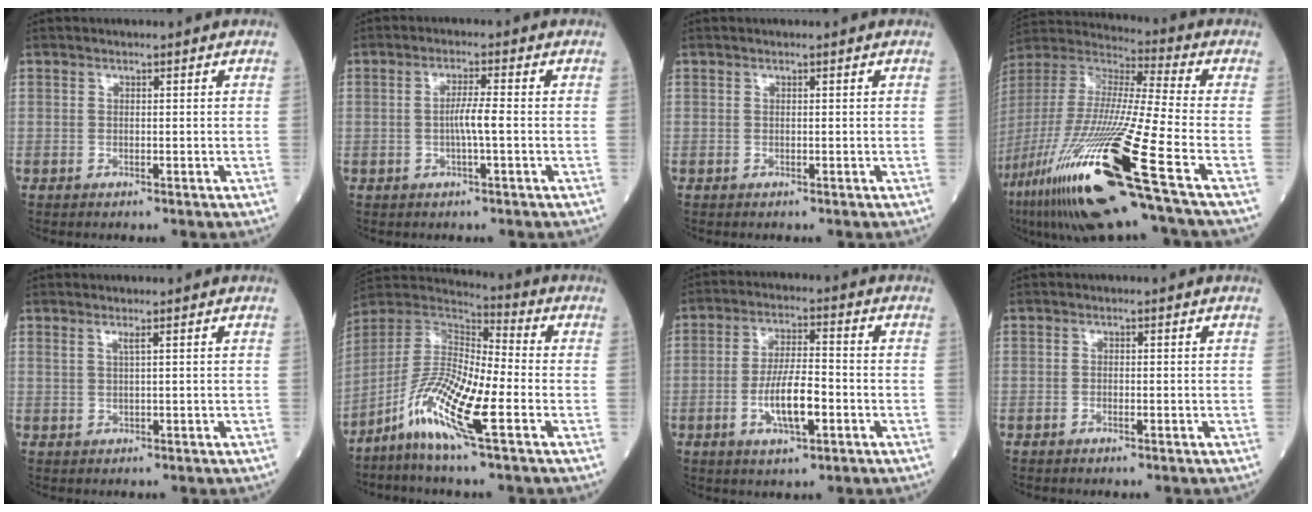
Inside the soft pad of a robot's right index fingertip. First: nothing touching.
{"total": 3.4, "force": [-0.5, -0.2, 3.3], "torque": [-0.061, 0.000, -0.010]}
{"total": 0.0}
{"total": 29.6, "force": [-15.3, 1.2, 25.3], "torque": [-0.541, -0.072, -0.289]}
{"total": 1.0, "force": [0.6, -0.2, 0.7], "torque": [-0.018, -0.001, 0.015]}
{"total": 12.7, "force": [-5.5, 1.1, 11.4], "torque": [-0.229, -0.009, -0.115]}
{"total": 8.1, "force": [-2.5, 2.0, 7.5], "torque": [-0.145, 0.002, -0.044]}
{"total": 0.6, "force": [-0.3, 0.1, 0.5], "torque": [-0.011, 0.000, -0.004]}